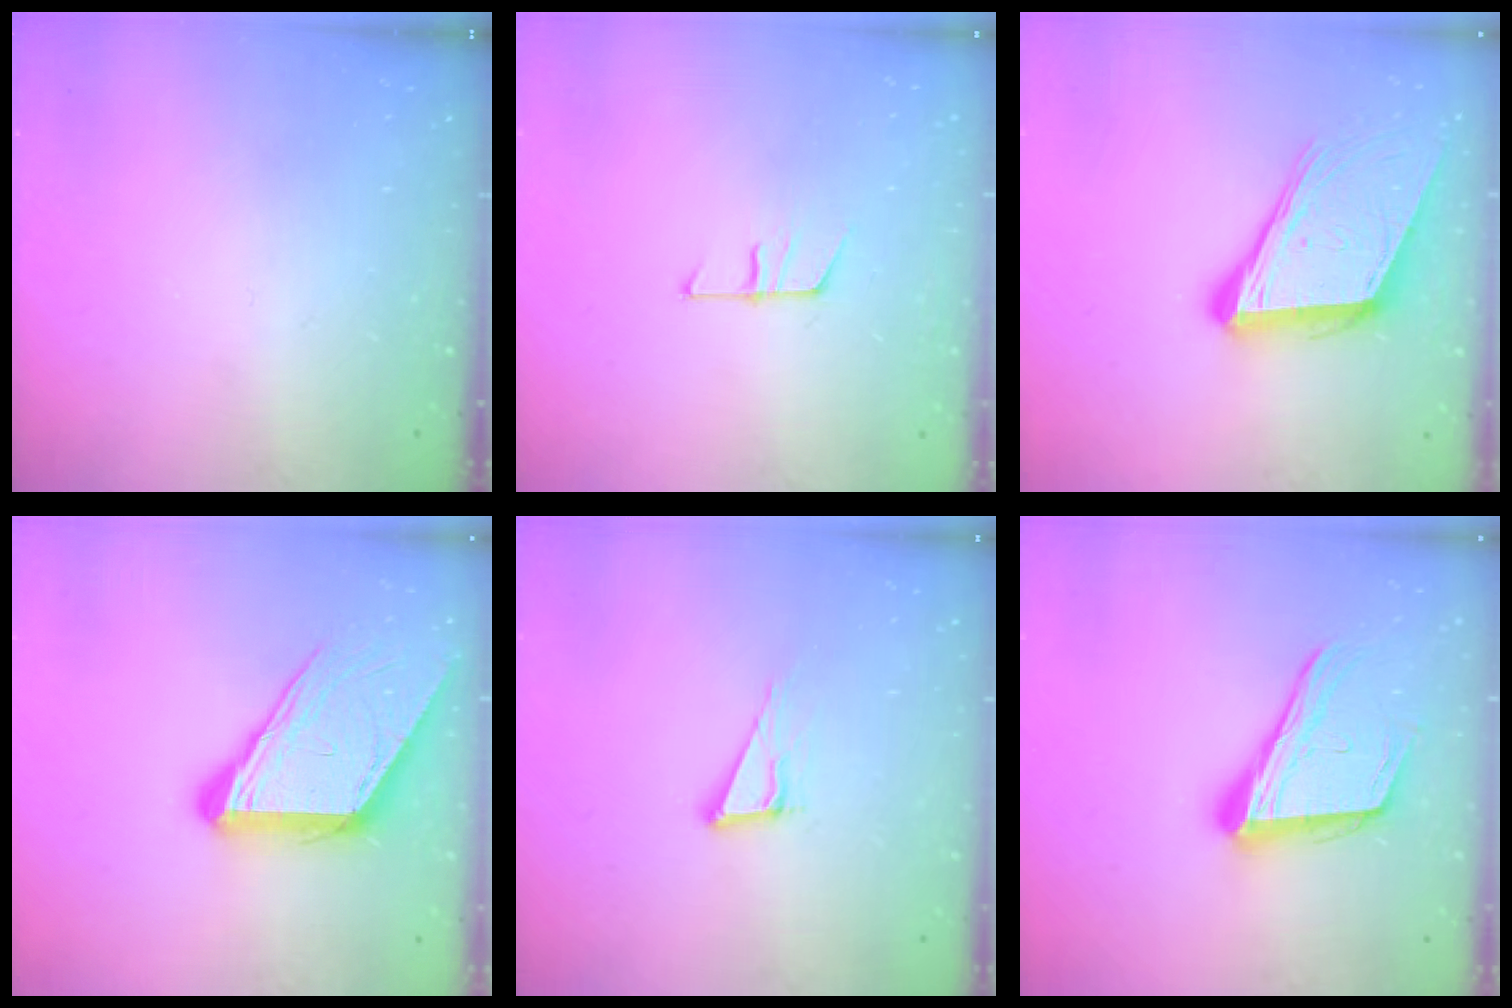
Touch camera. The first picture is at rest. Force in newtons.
{"total": 7.8, "press": 7.8, "slide": 0.4}
{"total": 14.7, "press": 14.2, "slide": 3.9}
{"total": 14.0, "press": 13.9, "slide": 1.9}
{"total": 6.8, "press": 6.2, "slide": 2.8}
{"total": 17.9, "press": 17.3, "slide": 4.5}